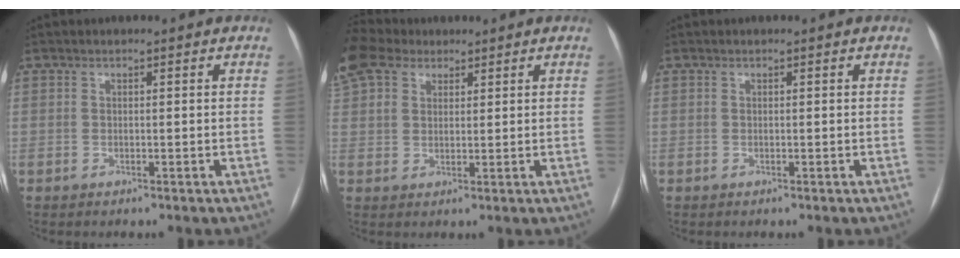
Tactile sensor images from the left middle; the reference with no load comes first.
{"total": 5.7, "force": [4.8, 2.6, 1.7], "torque": [-0.052, 0.022, 0.101]}
{"total": 0.0}